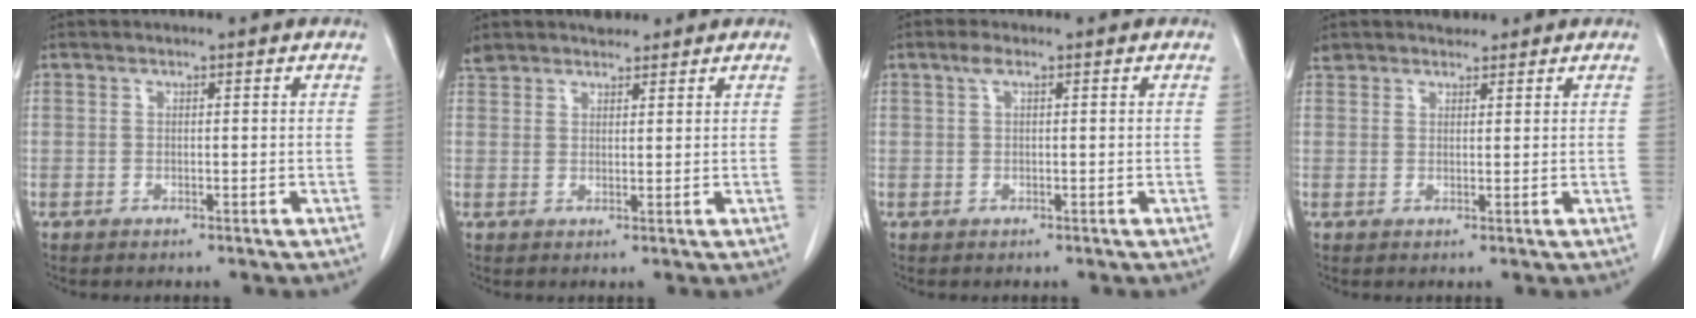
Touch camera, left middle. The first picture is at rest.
{"total": 4.2, "force": [3.8, 1.6, 0.7], "torque": [-0.014, 0.016, 0.066]}
{"total": 1.4, "force": [0.7, 0.3, 1.1], "torque": [-0.027, 0.010, 0.013]}
{"total": 2.5, "force": [2.3, 1.1, 0.0], "torque": [-0.003, 0.012, 0.039]}